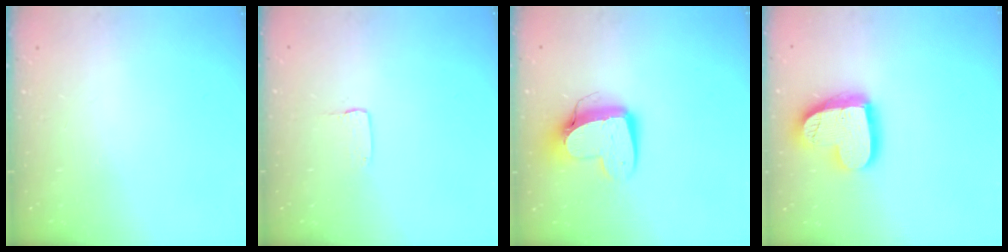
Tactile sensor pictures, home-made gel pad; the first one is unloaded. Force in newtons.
{"total": 2.0, "press": 2.0, "slide": 0.2}
{"total": 12.2, "press": 12.1, "slide": 1.3}
{"total": 17.8, "press": 17.8, "slide": 1.4}